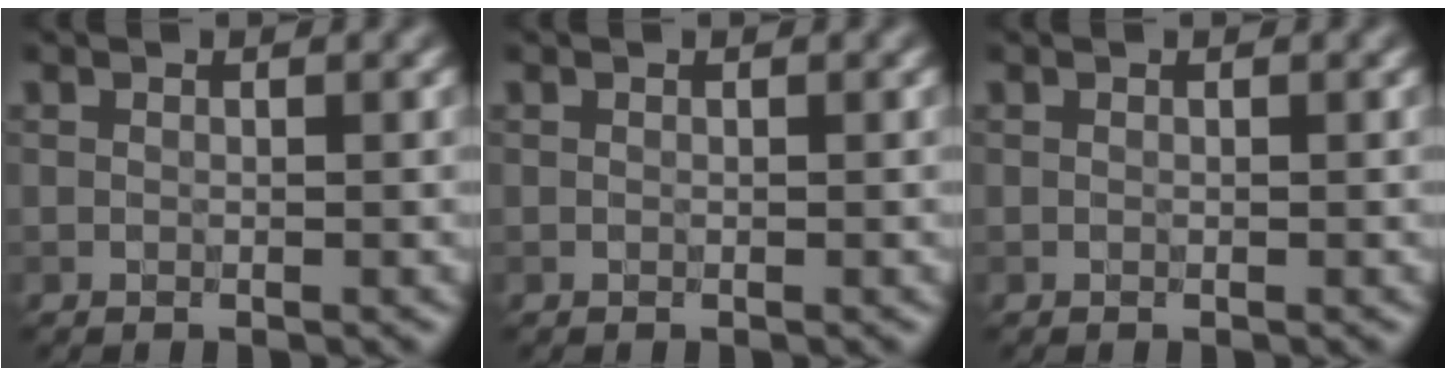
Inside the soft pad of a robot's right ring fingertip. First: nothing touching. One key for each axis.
{"total": 0.0}
{"total": 0.0}